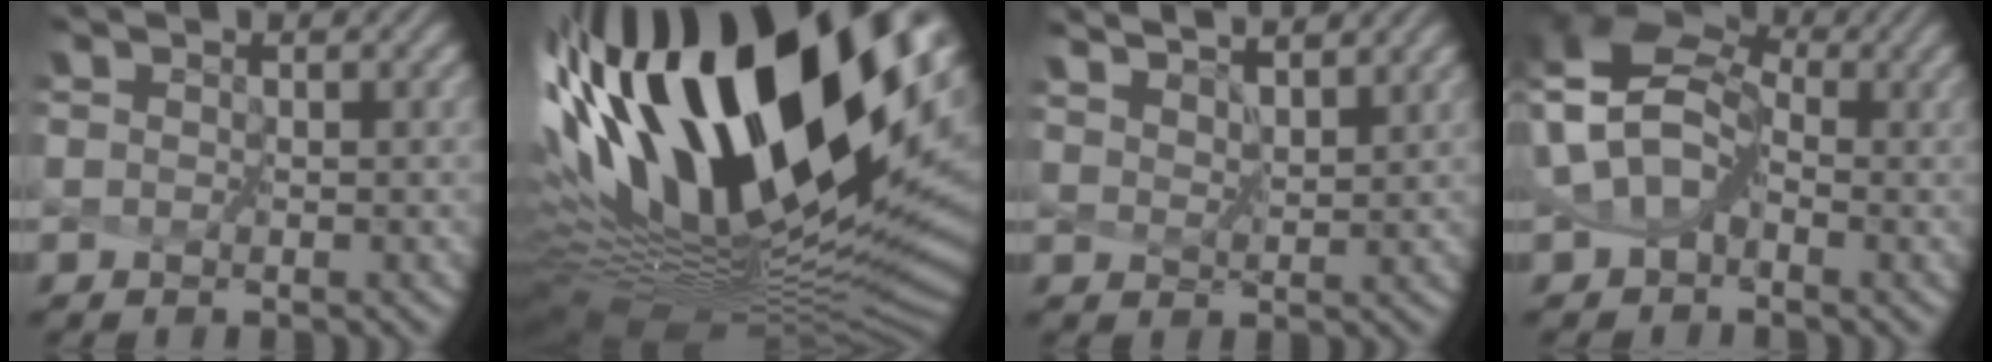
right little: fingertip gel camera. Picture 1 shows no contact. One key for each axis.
{"total": 18.7, "fx": 6.3, "fy": 7.7, "fz": 15.8, "tx": -0.272, "ty": 0.026, "tz": 0.124}
{"total": 5.2, "fx": 5.0, "fy": 0.2, "fz": 1.4, "tx": -0.031, "ty": 0.001, "tz": 0.085}
{"total": 7.5, "fx": 0.3, "fy": 5.0, "fz": 5.6, "tx": -0.088, "ty": 0.021, "tz": -0.003}